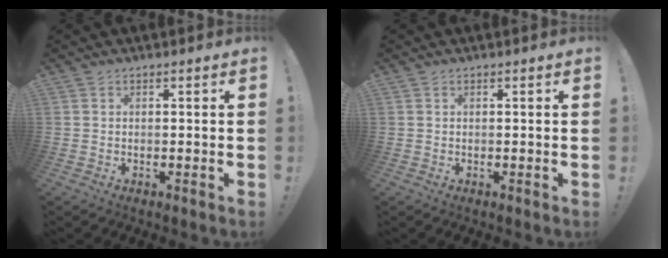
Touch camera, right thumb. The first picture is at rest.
{"total": 0.0}